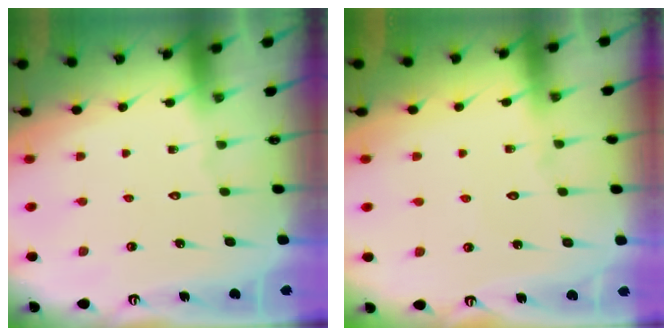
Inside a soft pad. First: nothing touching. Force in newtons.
{"total": 2.3, "press": 2.3, "slide": 0.2}